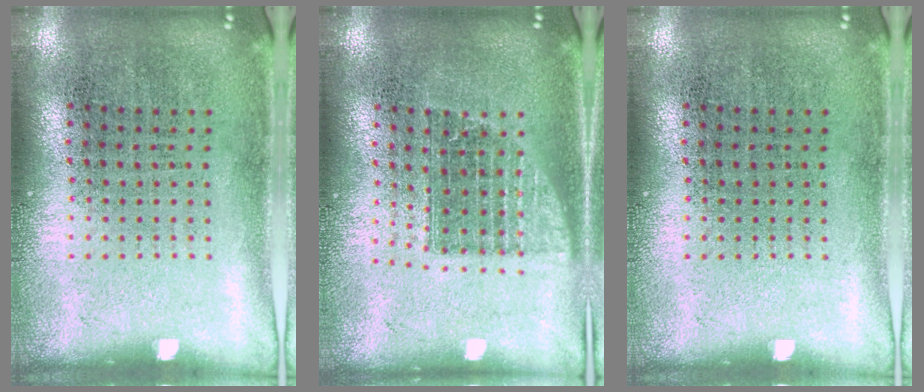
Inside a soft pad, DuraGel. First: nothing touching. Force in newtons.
{"total": 1.3, "press": 1.1, "slide": 0.7}
{"total": 0.0}